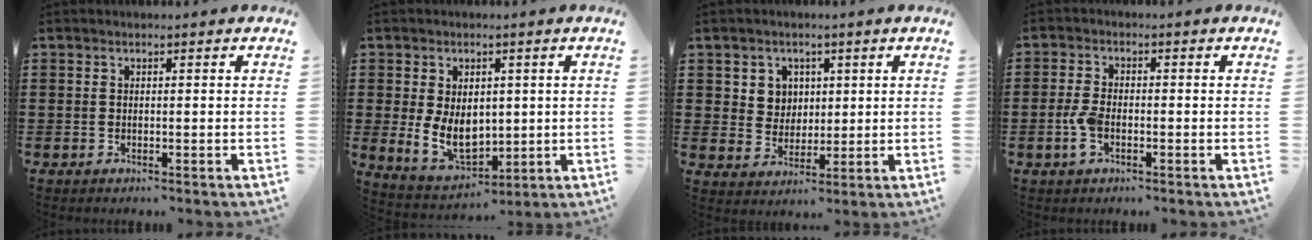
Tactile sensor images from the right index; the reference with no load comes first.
{"total": 7.6, "force": [0.0, 5.4, 5.3], "torque": [-0.090, 0.003, -0.001]}
{"total": 4.4, "force": [1.6, 4.1, 0.7], "torque": [-0.026, 0.010, 0.027]}
{"total": 3.9, "force": [-1.2, 1.9, 3.2], "torque": [-0.085, -0.006, -0.028]}